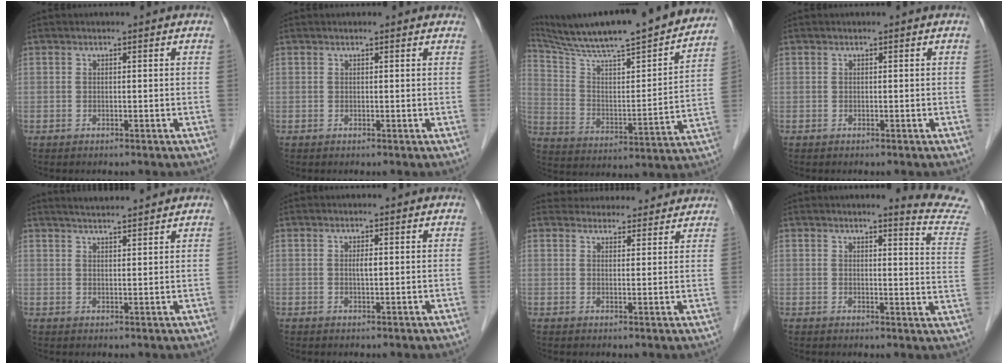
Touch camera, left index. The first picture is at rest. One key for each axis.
{"total": 1.9, "fx": 1.7, "fy": 0.5, "fz": 0.7, "tx": -0.015, "ty": 0.011, "tz": 0.013}
{"total": 26.7, "fx": 23.5, "fy": 2.0, "fz": 12.6, "tx": -0.210, "ty": -0.025, "tz": 0.343}
{"total": 0.0}
{"total": 6.1, "fx": 5.8, "fy": 0.1, "fz": 2.1, "tx": -0.038, "ty": 0.021, "tz": 0.087}
{"total": 0.9, "fx": 0.2, "fy": 0.1, "fz": 0.9, "tx": -0.021, "ty": -0.001, "tz": 0.004}
{"total": 9.9, "fx": 9.5, "fy": 2.8, "fz": 1.3, "tx": 0.001, "ty": 0.023, "tz": 0.109}
{"total": 9.3, "fx": 9.2, "fy": -1.5, "fz": 1.1, "tx": -0.013, "ty": -0.096, "tz": 0.082}